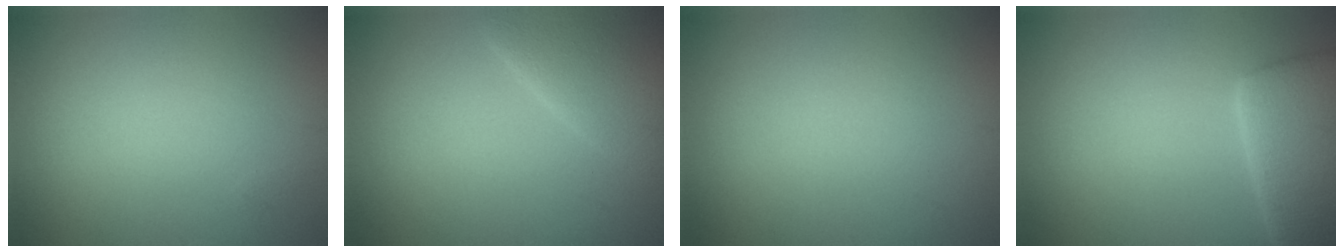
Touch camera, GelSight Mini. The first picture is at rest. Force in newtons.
{"total": 4.1, "press": 4.0, "slide": 0.2}
{"total": 0.0}
{"total": 7.7, "press": 7.7, "slide": 0.6}